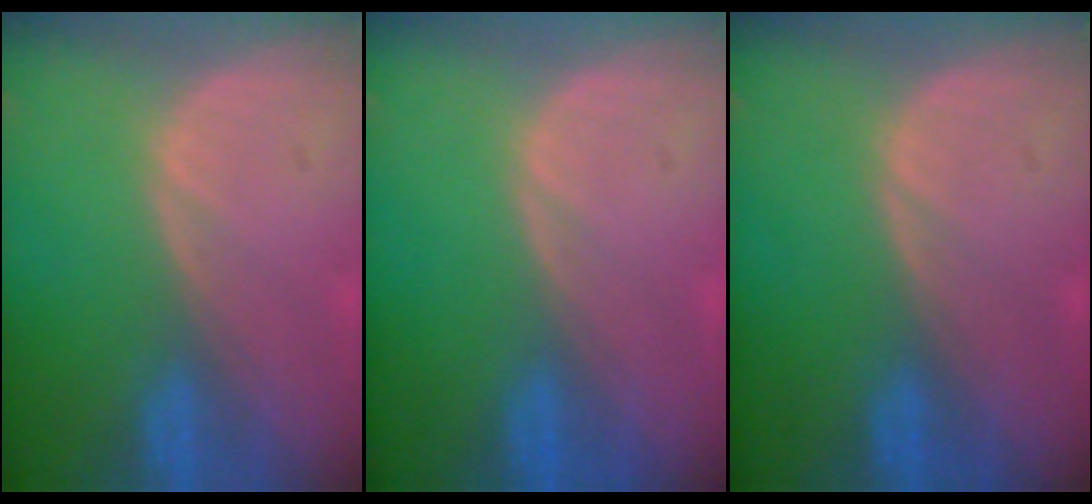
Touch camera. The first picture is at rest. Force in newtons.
{"total": 0.0}
{"total": 0.0}